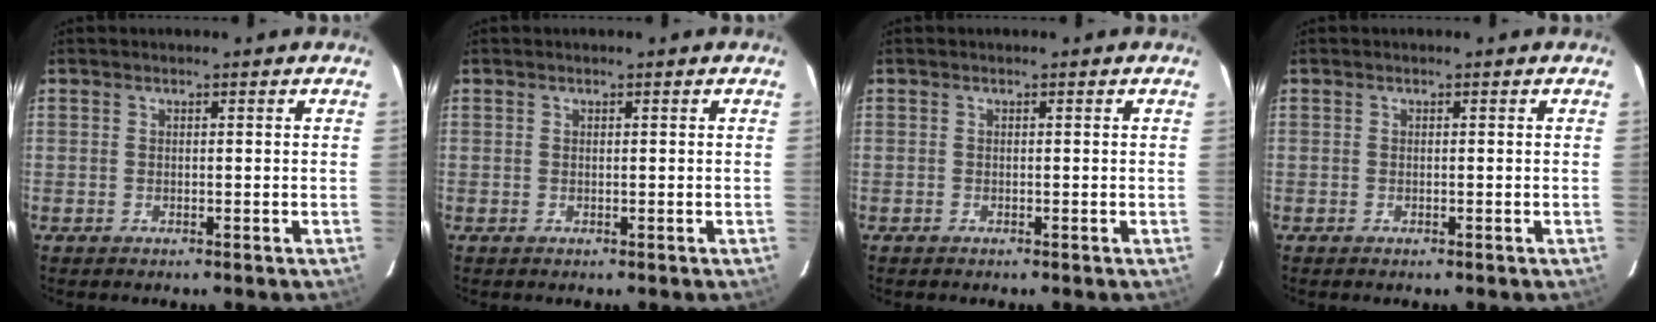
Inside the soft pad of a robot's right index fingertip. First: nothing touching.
{"total": 0.0}
{"total": 0.0}
{"total": 0.0}